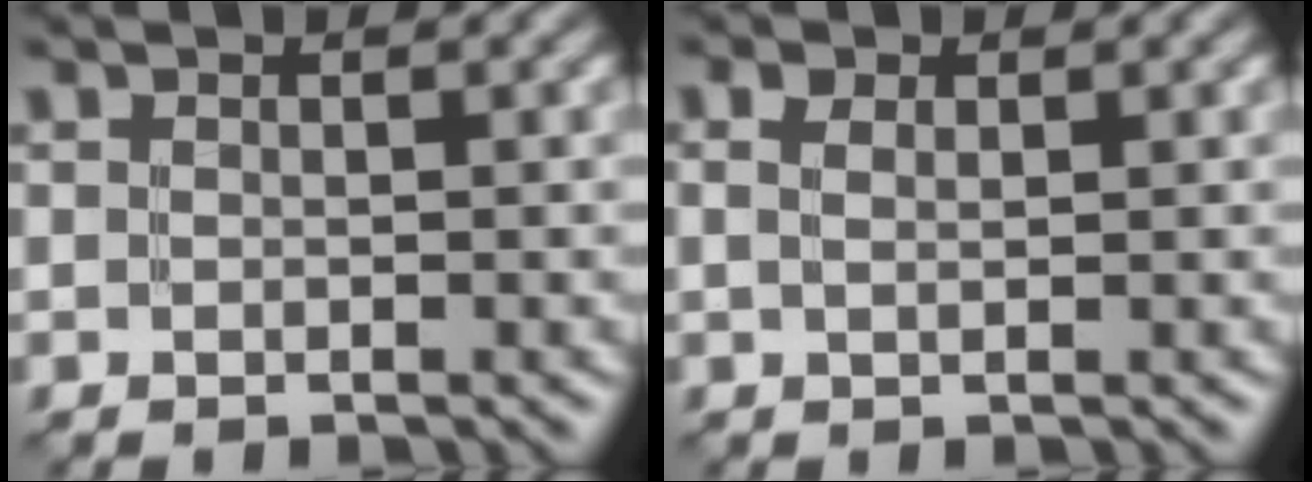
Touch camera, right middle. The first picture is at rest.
{"total": 1.7, "force": [1.0, 0.9, 1.1], "torque": [-0.020, 0.005, 0.006]}